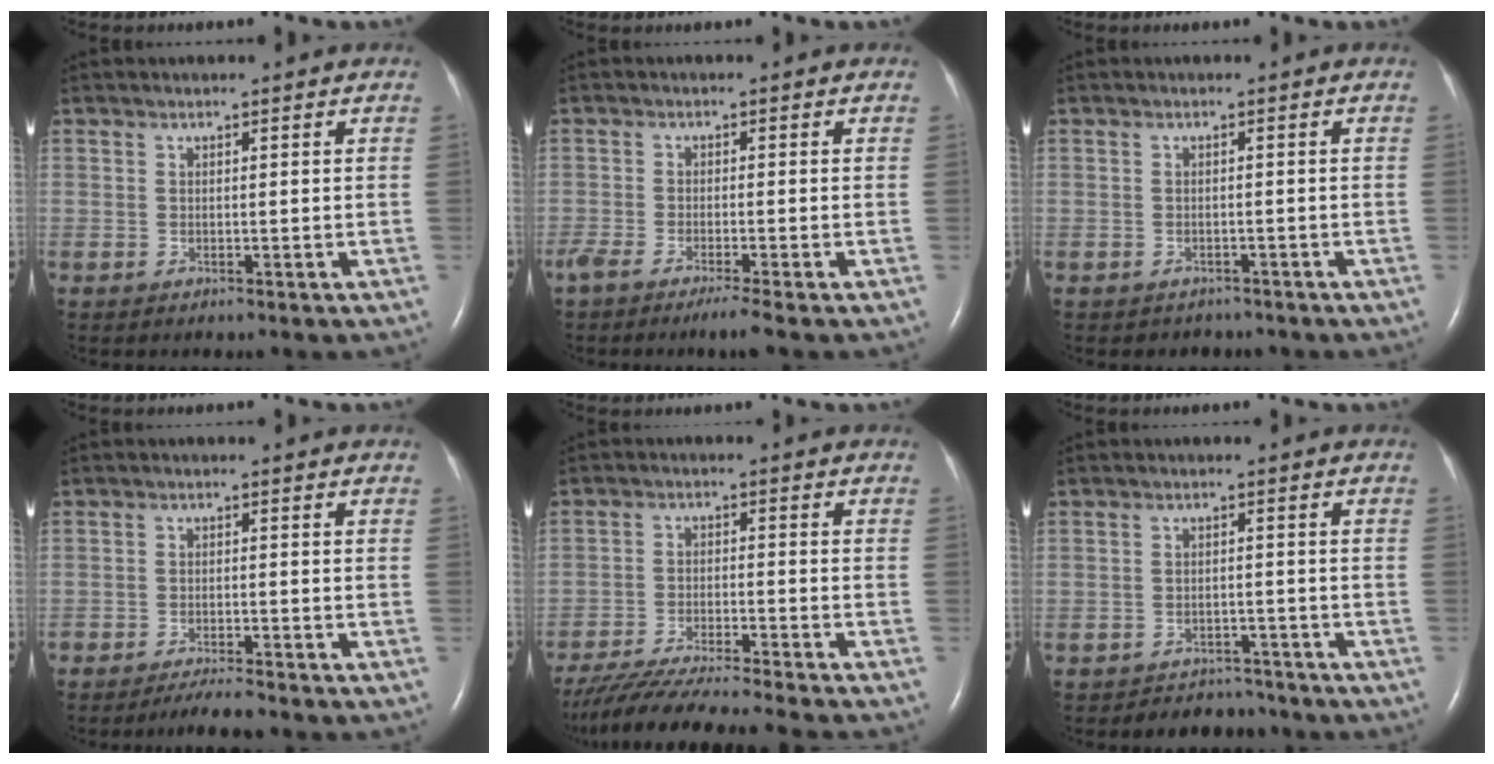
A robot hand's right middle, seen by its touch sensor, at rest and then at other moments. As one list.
[{"total": 5.0, "force": [-3.8, -0.2, 3.3], "torque": [-0.057, -0.013, -0.067]}, {"total": 2.5, "force": [-2.2, 1.3, 0.0], "torque": [-0.010, 0.003, -0.028]}, {"total": 3.8, "force": [-3.5, 0.0, 1.5], "torque": [-0.029, -0.013, -0.059]}, {"total": 16.9, "force": [-15.1, -0.8, 7.5], "torque": [-0.135, -0.037, -0.243]}, {"total": 5.1, "force": [-4.8, 1.8, -0.7], "torque": [0.010, 0.010, -0.066]}]